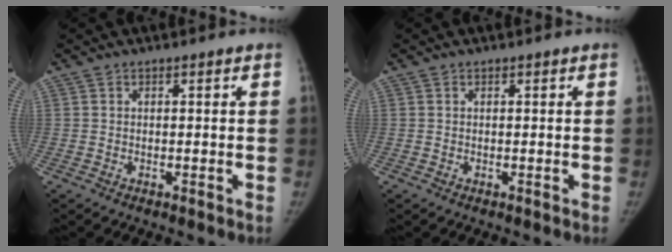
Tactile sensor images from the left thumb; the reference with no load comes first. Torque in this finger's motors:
{"motor_torque": [0.01, 0.01, 0.00, 0.00, 0.02]}